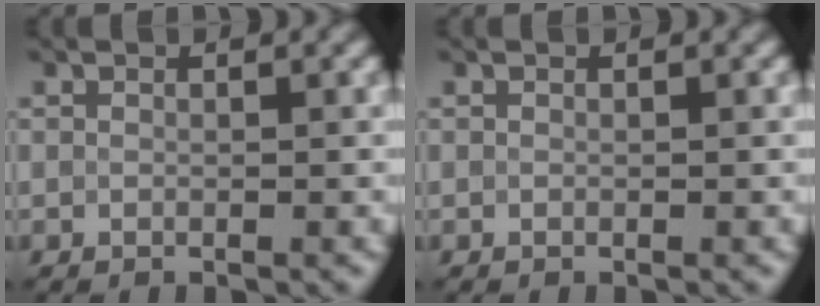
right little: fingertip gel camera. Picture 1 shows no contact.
{"total": 0.0}